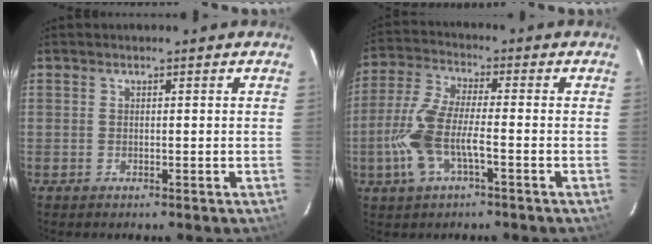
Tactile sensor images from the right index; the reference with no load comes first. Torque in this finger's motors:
{"motor_torque": [0.22, -0.06, 0.56, 0.20]}